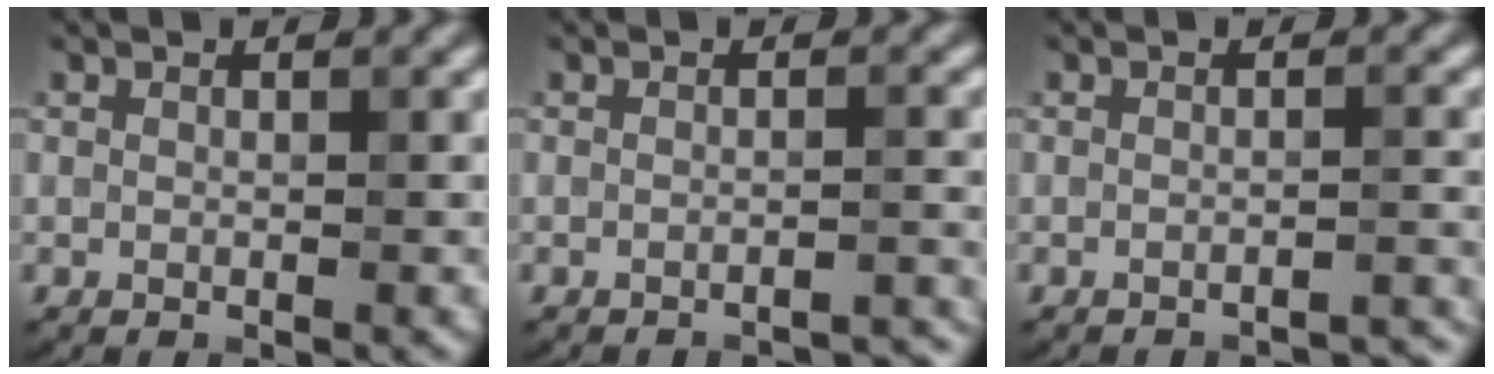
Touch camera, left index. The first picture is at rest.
{"total": 2.9, "force": [-2.7, 0.3, 0.9], "torque": [0.002, 0.007, -0.036]}
{"total": 2.9, "force": [-2.7, 0.3, 0.9], "torque": [0.003, 0.007, -0.035]}